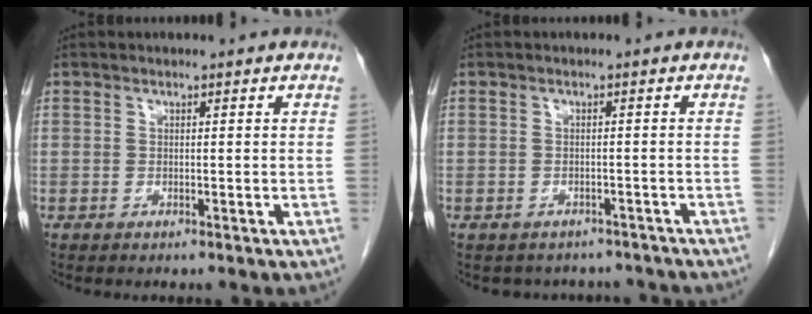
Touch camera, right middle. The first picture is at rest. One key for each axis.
{"total": 6.5, "fx": -5.8, "fy": 3.0, "fz": 0.4, "tx": -0.001, "ty": 0.015, "tz": -0.060}